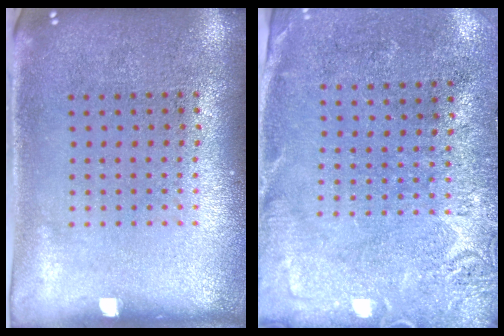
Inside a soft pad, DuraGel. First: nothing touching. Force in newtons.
{"total": 2.7, "press": 2.4, "slide": 1.3}